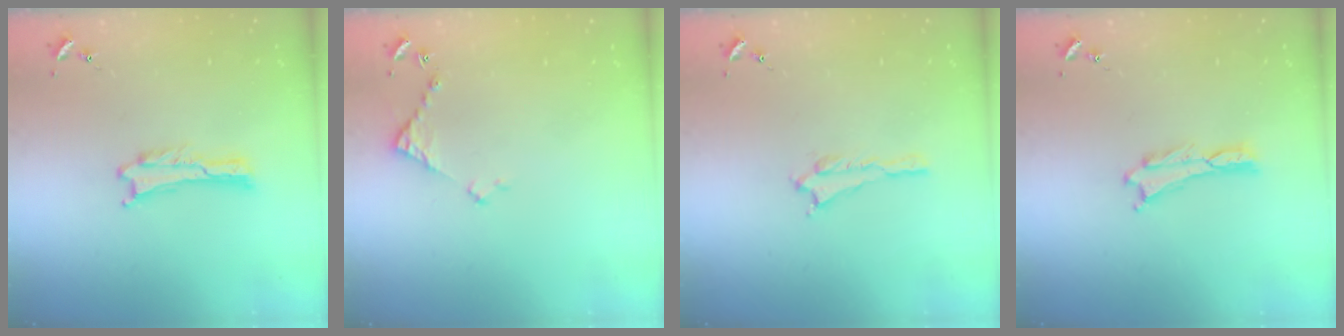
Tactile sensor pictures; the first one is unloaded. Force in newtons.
{"total": 3.7, "press": 3.6, "slide": 0.3}
{"total": 0.6, "press": 0.6, "slide": 0.2}
{"total": 0.0}